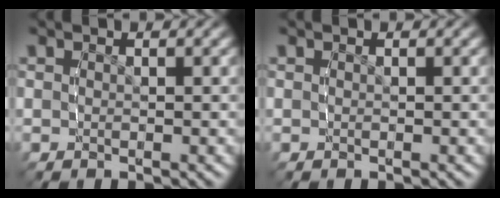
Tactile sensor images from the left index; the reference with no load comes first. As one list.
[{"total": 0.0}]